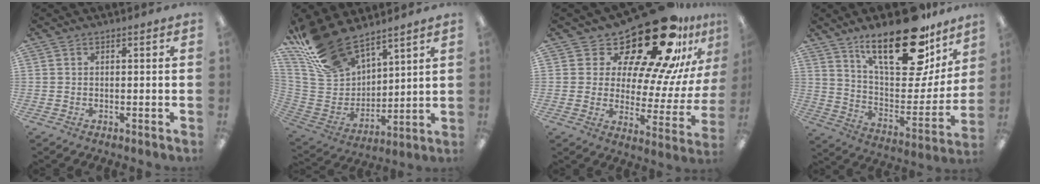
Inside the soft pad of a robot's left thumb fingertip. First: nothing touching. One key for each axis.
{"total": 18.9, "fx": 15.2, "fy": 8.6, "fz": 7.1, "tx": -0.173, "ty": -0.087, "tz": 0.289}
{"total": 25.4, "fx": 19.3, "fy": 8.9, "fz": 13.9, "tx": -0.203, "ty": -0.149, "tz": 0.317}
{"total": 26.2, "fx": 17.3, "fy": 10.6, "fz": 16.6, "tx": -0.242, "ty": -0.107, "tz": 0.292}